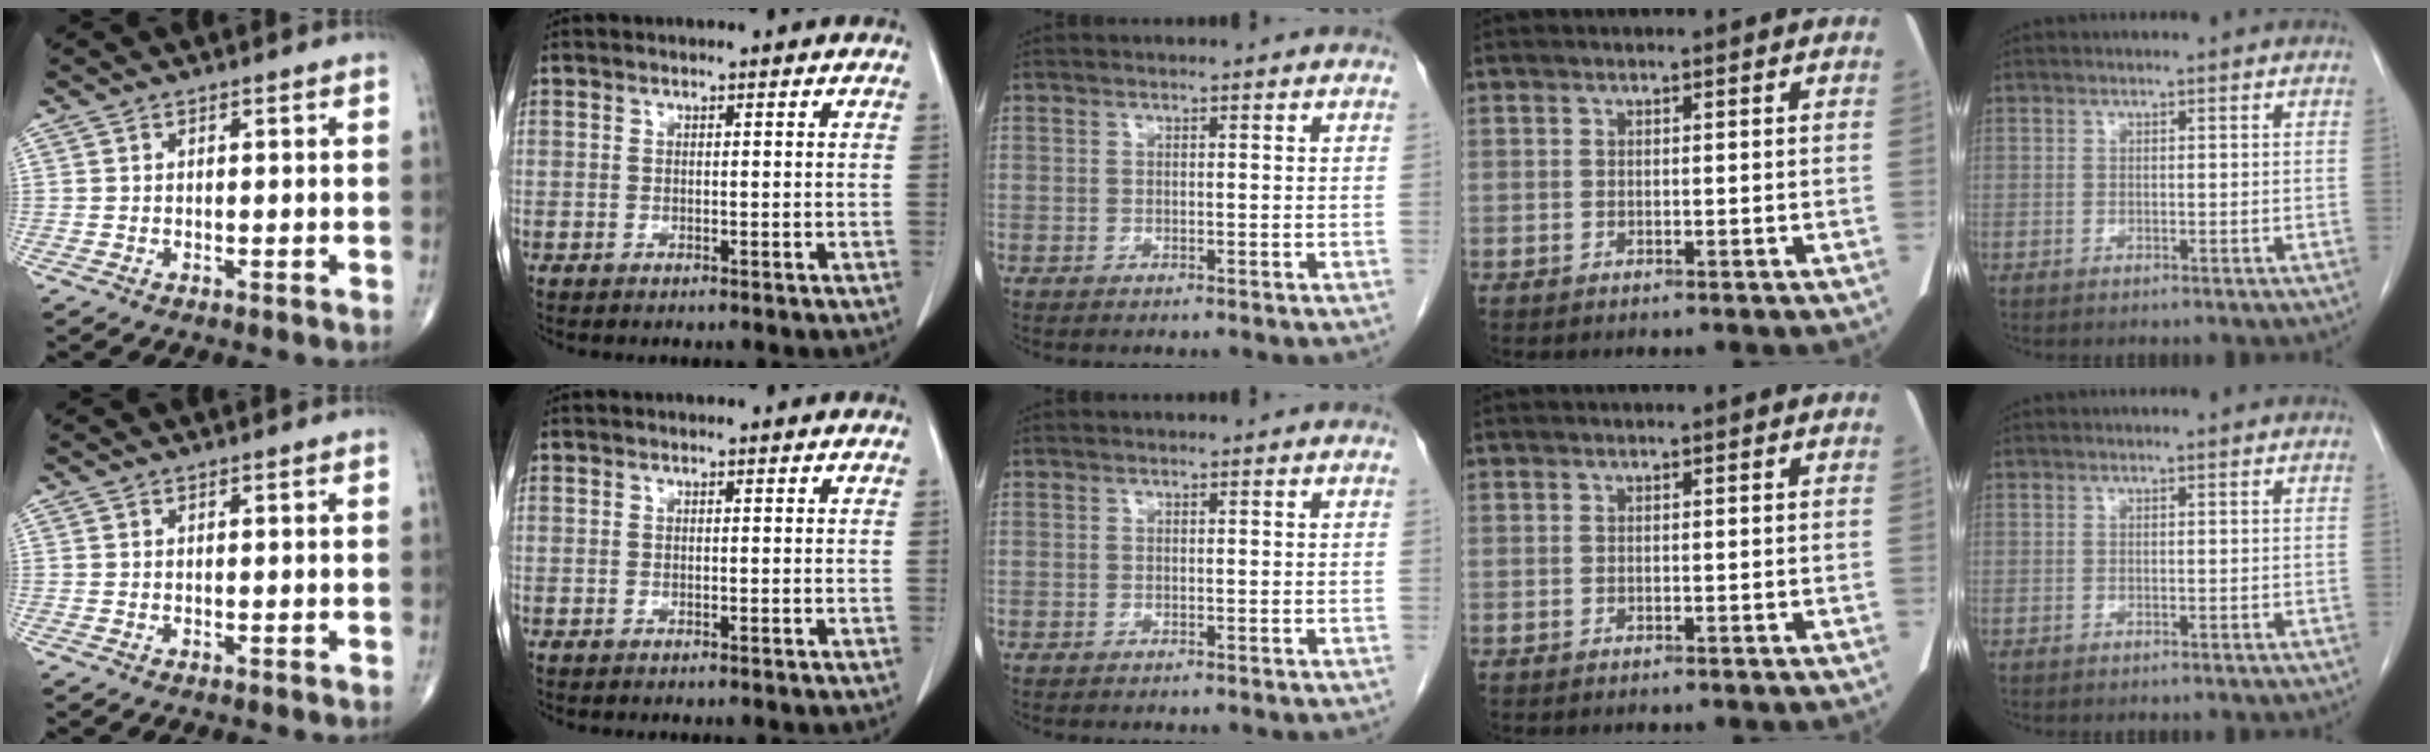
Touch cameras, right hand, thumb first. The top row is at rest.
{}